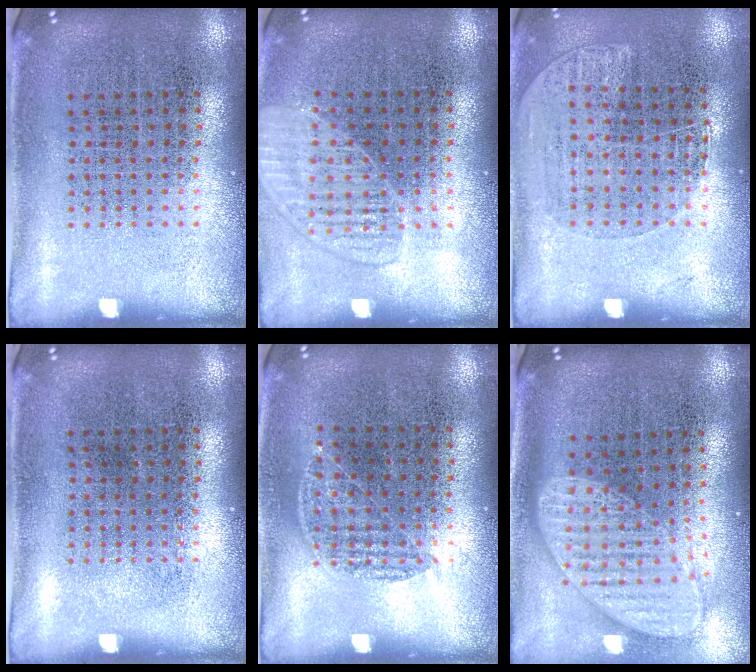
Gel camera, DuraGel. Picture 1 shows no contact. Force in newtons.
{"total": 1.4, "press": 1.4, "slide": 0.3}
{"total": 1.1, "press": 0.9, "slide": 0.5}
{"total": 0.0}
{"total": 0.7, "press": 0.6, "slide": 0.4}
{"total": 1.9, "press": 1.5, "slide": 1.1}